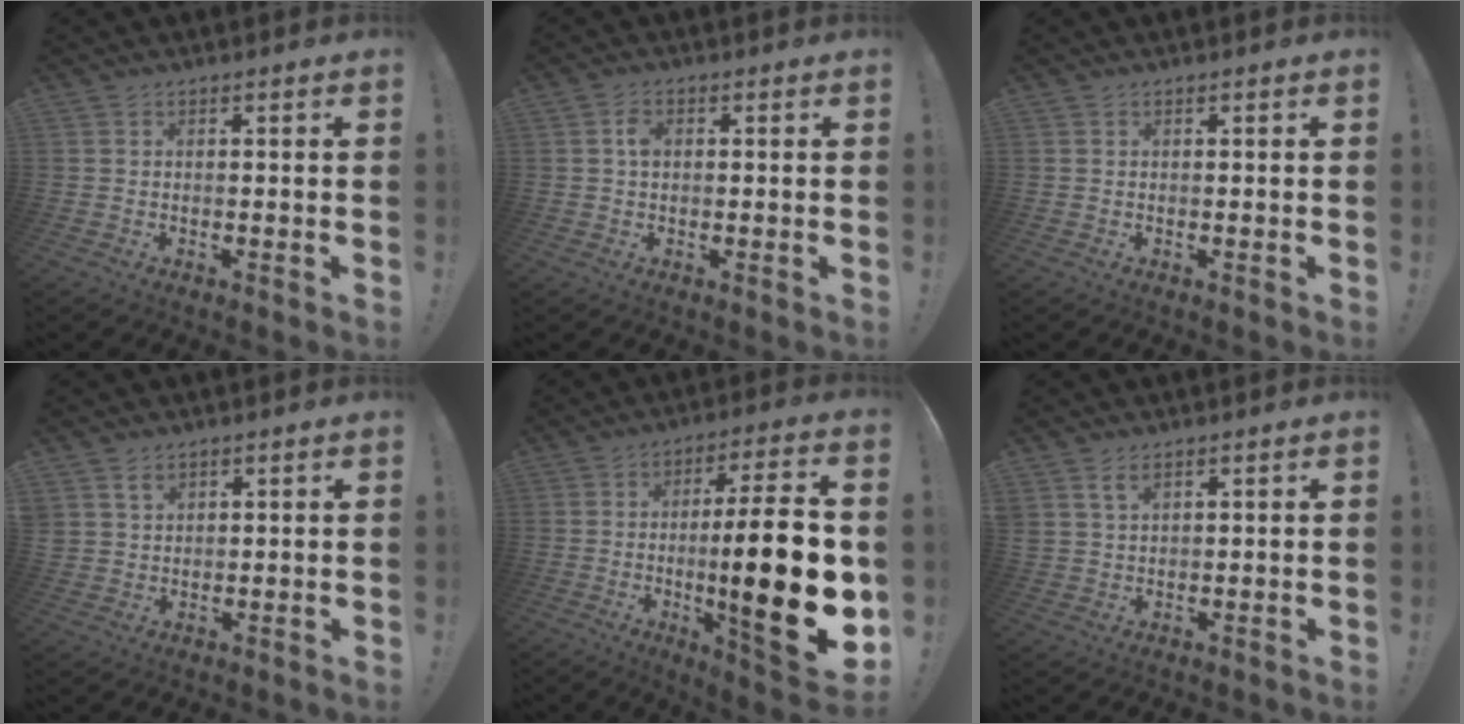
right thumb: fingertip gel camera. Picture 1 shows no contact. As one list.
[{"total": 3.0, "force": [0.4, 2.1, 2.2], "torque": [-0.028, 0.002, 0.004]}, {"total": 0.0}, {"total": 3.4, "force": [2.2, 2.3, 1.1], "torque": [-0.016, -0.009, 0.040]}, {"total": 24.6, "force": [-2.3, 4.1, 24.2], "torque": [-0.388, -0.005, -0.035]}, {"total": 3.5, "force": [2.2, 1.6, 2.2], "torque": [-0.034, -0.011, 0.040]}]